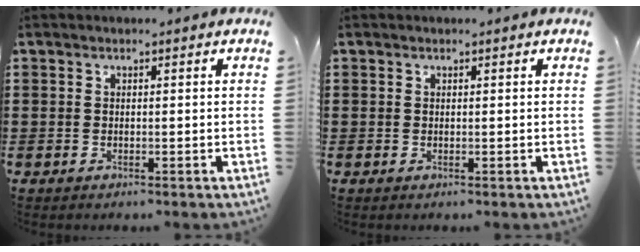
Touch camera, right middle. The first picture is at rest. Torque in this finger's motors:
{"motor_torque": [0.00, 0.00, 0.06, -0.01]}